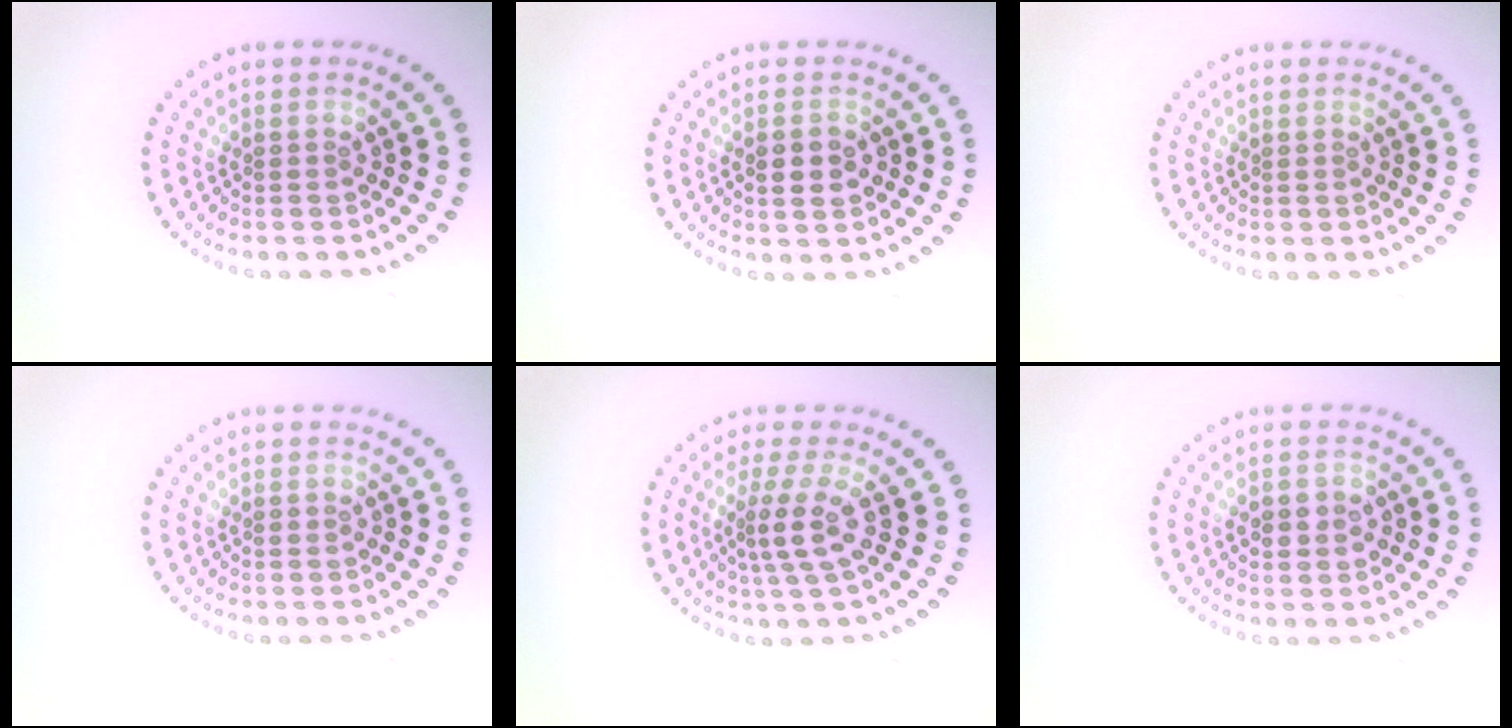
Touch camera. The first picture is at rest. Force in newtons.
{"total": 2.4, "press": 2.3, "slide": 0.3}
{"total": 0.0}
{"total": 0.6, "press": 0.6, "slide": 0.2}
{"total": 3.2, "press": 2.3, "slide": 2.2}
{"total": 2.1, "press": 2.1, "slide": 0.3}